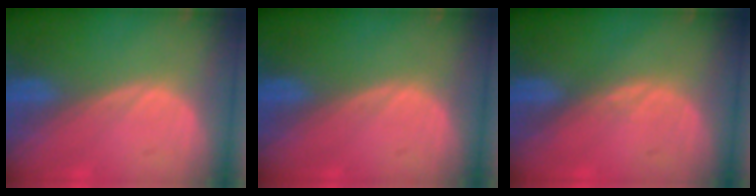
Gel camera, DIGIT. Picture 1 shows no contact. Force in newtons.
{"total": 0.0}
{"total": 0.5, "press": 0.5, "slide": 0.1}